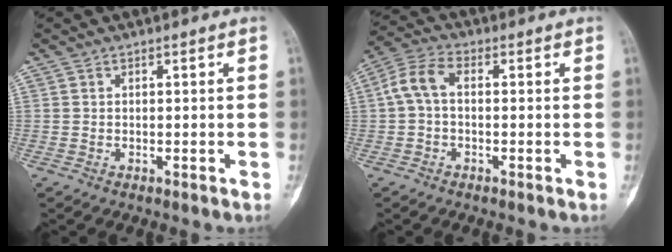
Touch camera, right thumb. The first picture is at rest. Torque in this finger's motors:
{"motor_torque": [0.11, 0.11, 0.26, -0.24, 0.04]}